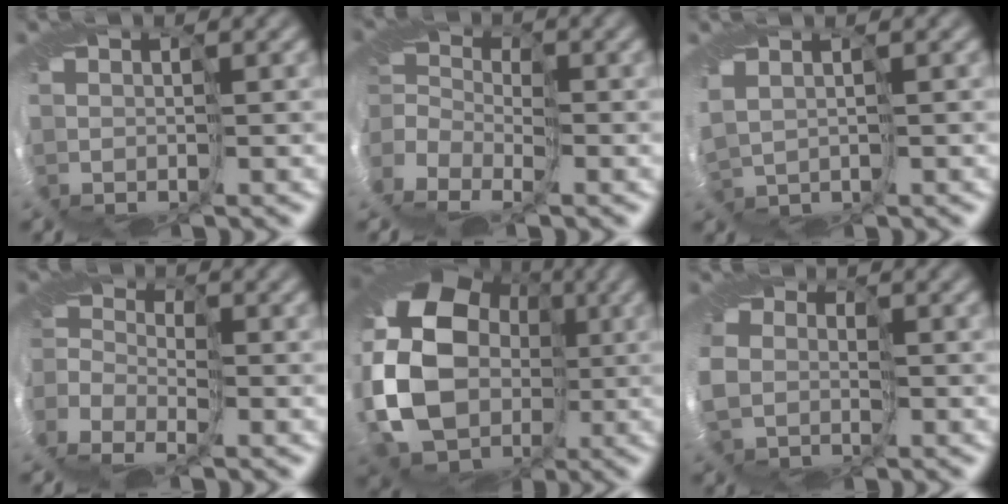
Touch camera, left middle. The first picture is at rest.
{"total": 6.9, "force": [-5.4, 3.8, 1.8], "torque": [-0.016, -0.031, -0.113]}
{"total": 1.5, "force": [-0.4, 0.7, 1.3], "torque": [-0.028, -0.009, -0.010]}
{"total": 4.9, "force": [-4.0, 2.6, 1.3], "torque": [0.013, -0.014, -0.092]}
{"total": 16.9, "force": [-2.0, 13.7, 9.8], "torque": [-0.180, -0.016, -0.074]}
{"total": 2.3, "force": [-0.9, 2.0, 0.5], "torque": [-0.007, -0.023, -0.024]}